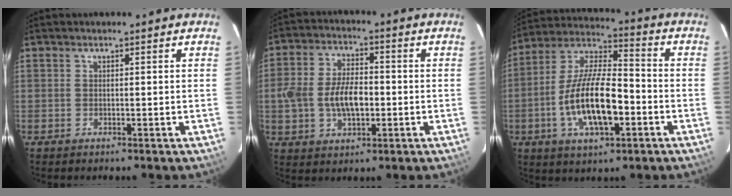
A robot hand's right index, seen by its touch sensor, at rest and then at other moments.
{"total": 10.0, "force": [-1.5, 5.6, 8.1], "torque": [-0.162, 0.008, -0.024]}
{"total": 16.4, "force": [-4.7, 6.1, 14.5], "torque": [-0.285, 0.002, -0.084]}